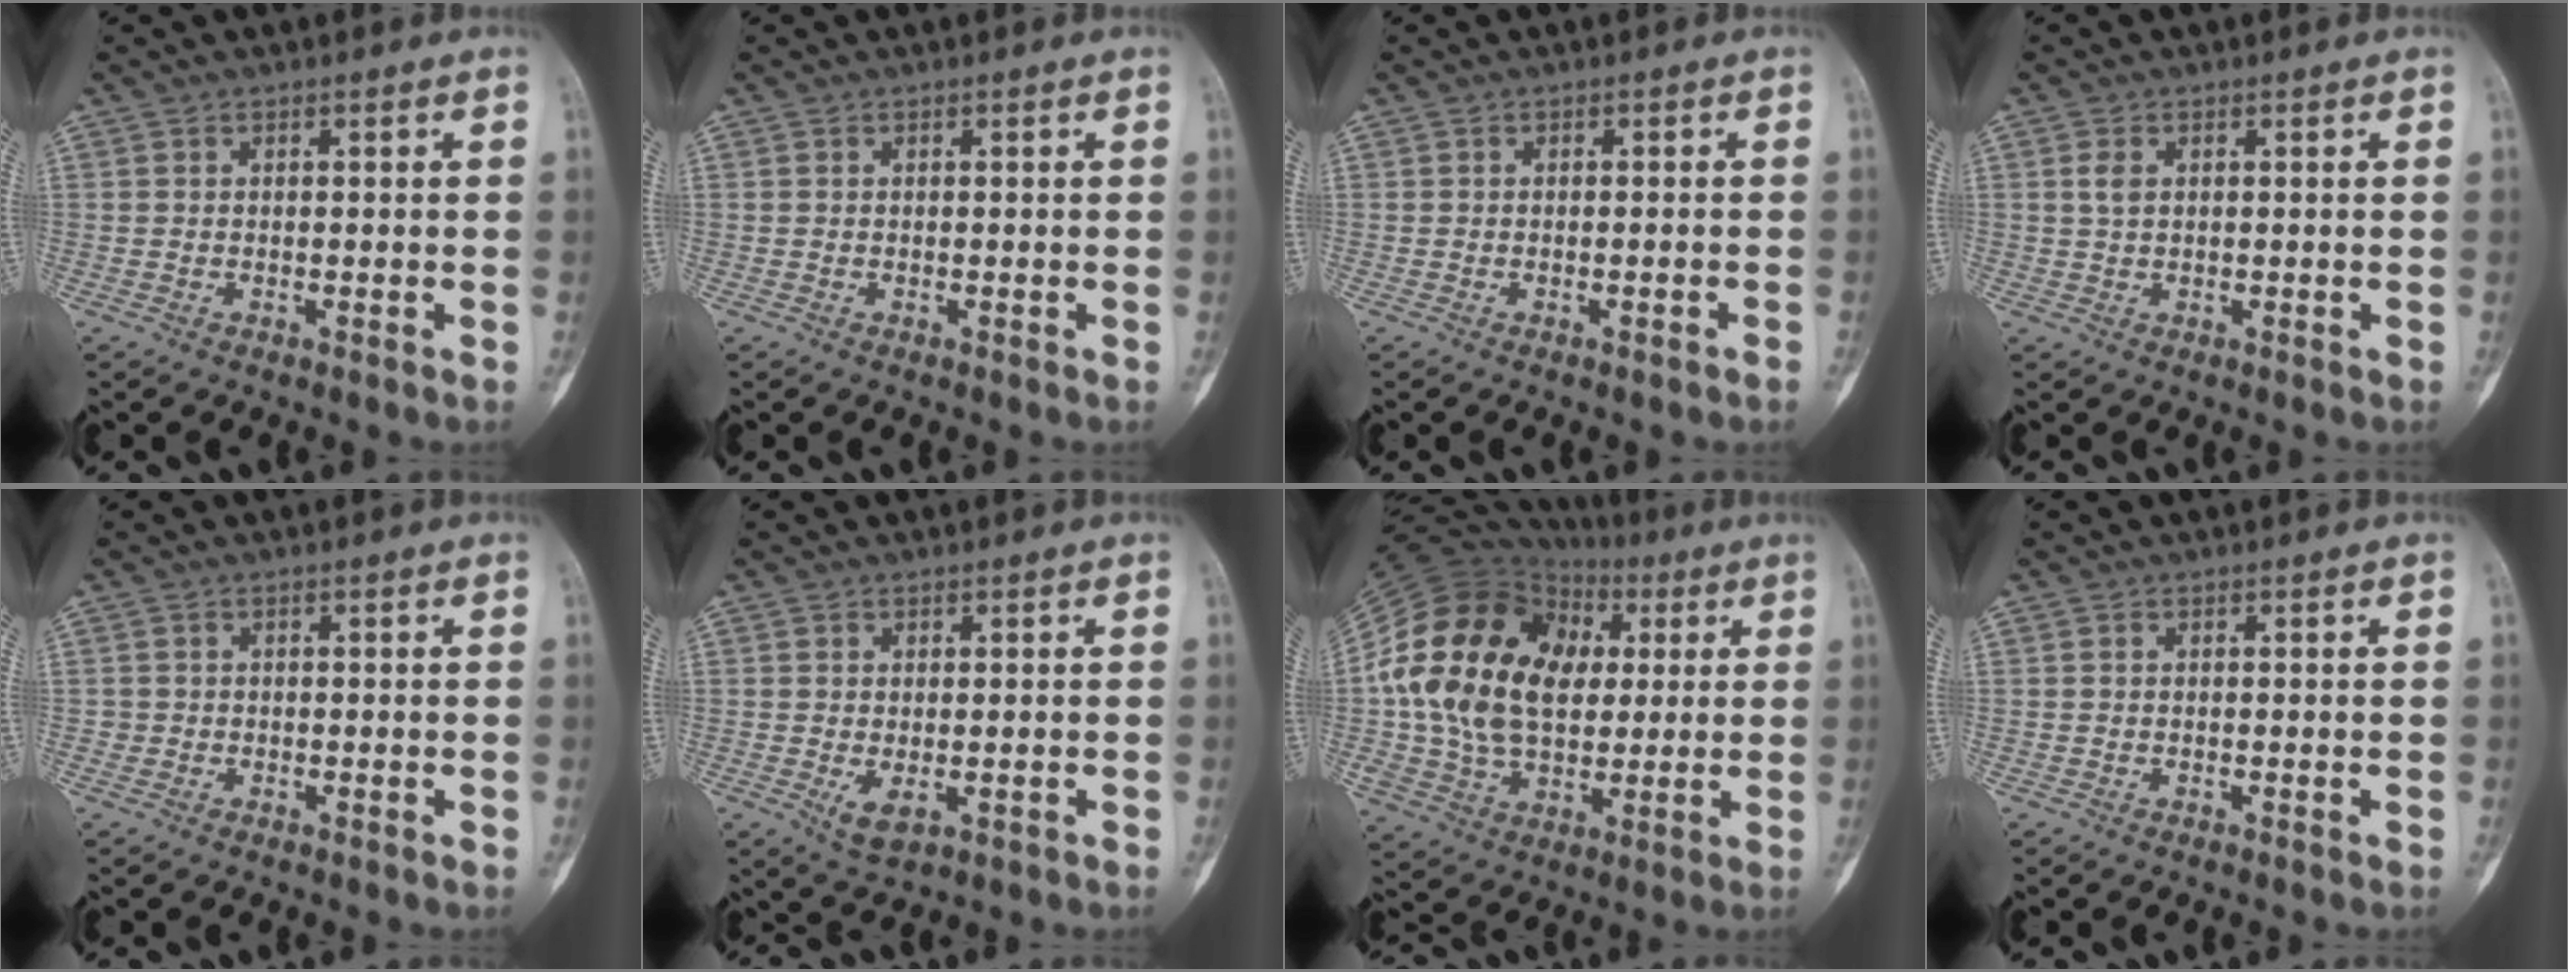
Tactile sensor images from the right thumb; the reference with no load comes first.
{"total": 0.0}
{"total": 0.9, "force": [-0.6, 0.0, 0.7], "torque": [-0.018, 0.007, -0.004]}
{"total": 3.8, "force": [0.5, 2.2, 3.0], "torque": [-0.075, 0.007, 0.007]}
{"total": 0.6, "force": [-0.2, 0.5, 0.0], "torque": [-0.001, 0.002, -0.007]}
{"total": 3.5, "force": [-0.8, 1.9, 2.9], "torque": [-0.046, -0.008, -0.003]}
{"total": 25.3, "force": [3.7, 17.0, 18.4], "torque": [-0.348, 0.014, 0.069]}
{"total": 0.0}